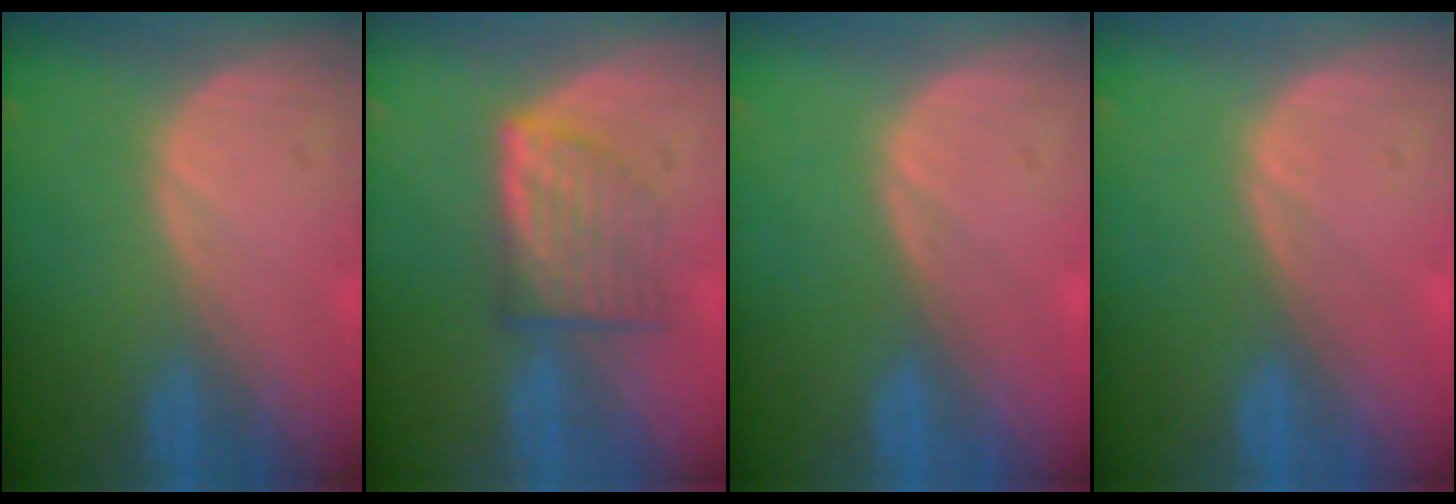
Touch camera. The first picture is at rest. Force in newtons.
{"total": 6.4, "press": 5.9, "slide": 2.3}
{"total": 0.0}
{"total": 0.0}